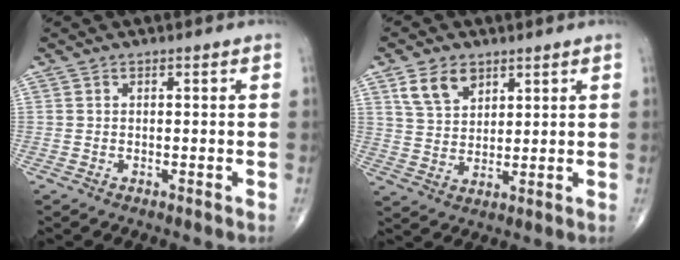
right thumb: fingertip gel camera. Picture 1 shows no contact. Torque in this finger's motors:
{"motor_torque": [0.18, 1.72, 0.48, 0.35, 0.10]}